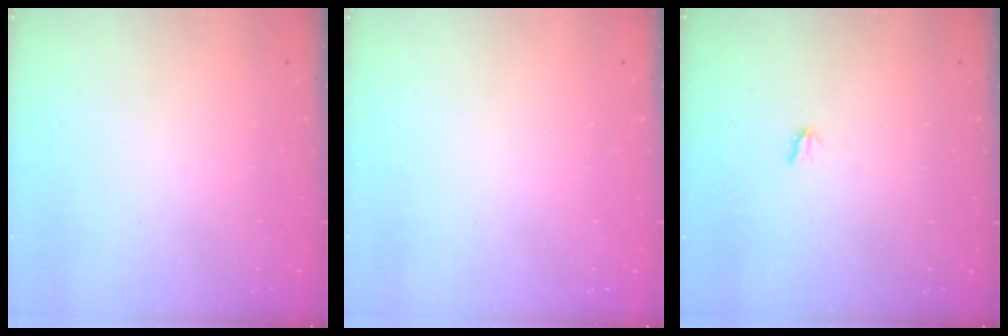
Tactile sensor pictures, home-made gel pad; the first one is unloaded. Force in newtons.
{"total": 1.7, "press": 1.7, "slide": 0.2}
{"total": 1.9, "press": 1.9, "slide": 0.3}